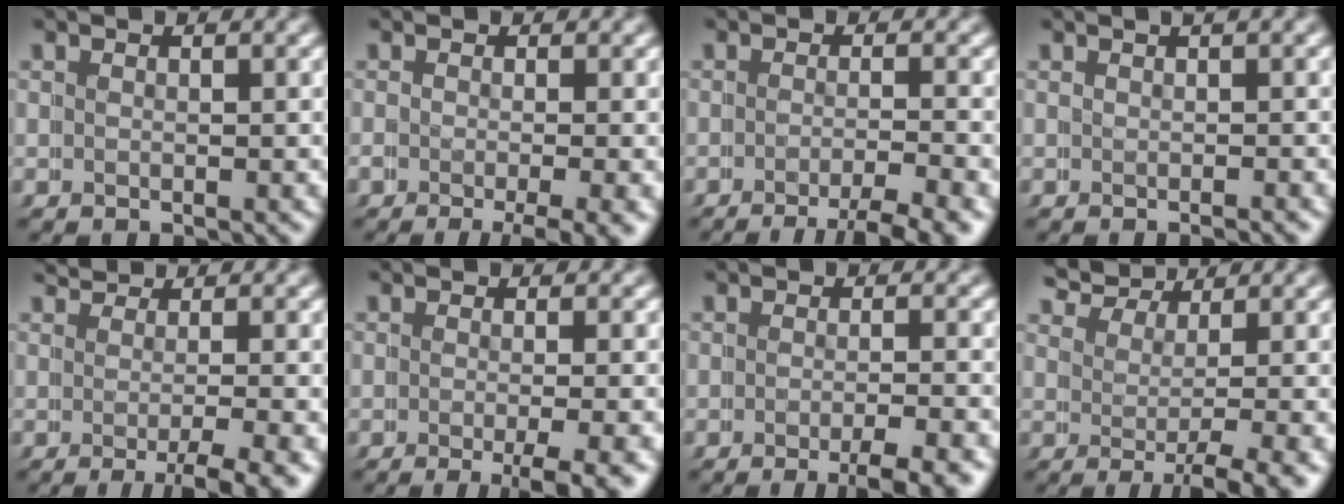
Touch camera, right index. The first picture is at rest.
{"total": 2.9, "force": [-1.8, 0.5, 2.2], "torque": [-0.025, -0.005, -0.030]}
{"total": 4.0, "force": [-2.8, 0.4, 2.9], "torque": [-0.038, -0.004, -0.049]}
{"total": 0.7, "force": [0.3, 0.0, 0.7], "torque": [0.002, 0.017, -0.004]}
{"total": 3.5, "force": [-0.4, 0.5, 3.5], "torque": [-0.027, 0.010, -0.012]}
{"total": 4.2, "force": [-2.2, 0.6, 3.5], "torque": [-0.033, 0.002, -0.037]}
{"total": 3.4, "force": [-2.2, 0.4, 2.5], "torque": [-0.027, 0.003, -0.041]}
{"total": 4.8, "force": [2.9, 1.1, 3.6], "torque": [-0.044, 0.016, 0.043]}